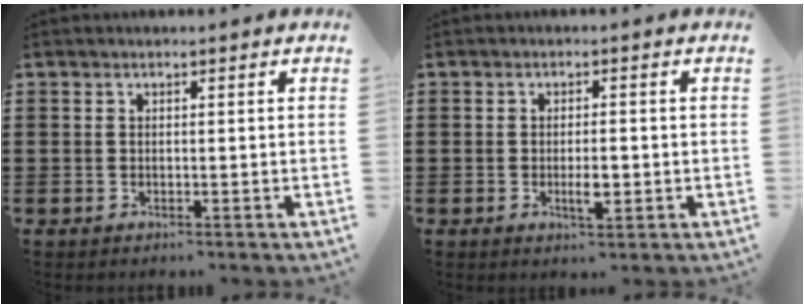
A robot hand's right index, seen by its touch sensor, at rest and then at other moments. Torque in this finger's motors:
{"motor_torque": [-0.08, 0.03, 0.22, 0.02]}